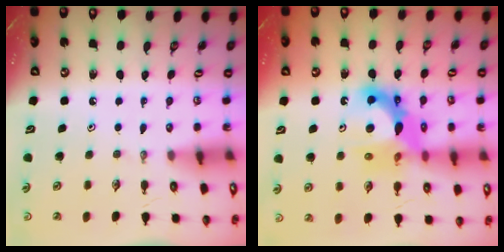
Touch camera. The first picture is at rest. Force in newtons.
{"total": 13.0, "press": 12.7, "slide": 2.6}